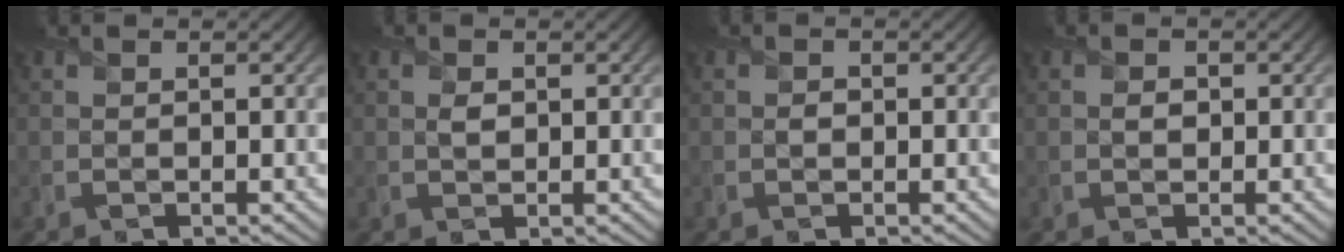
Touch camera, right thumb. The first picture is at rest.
{"total": 1.3, "force": [0.2, 0.9, 0.8], "torque": [-0.019, -0.002, 0.003]}
{"total": 0.8, "force": [-0.2, 0.7, 0.3], "torque": [-0.004, -0.004, -0.008]}
{"total": 1.0, "force": [0.0, 0.8, 0.5], "torque": [-0.008, -0.004, -0.003]}